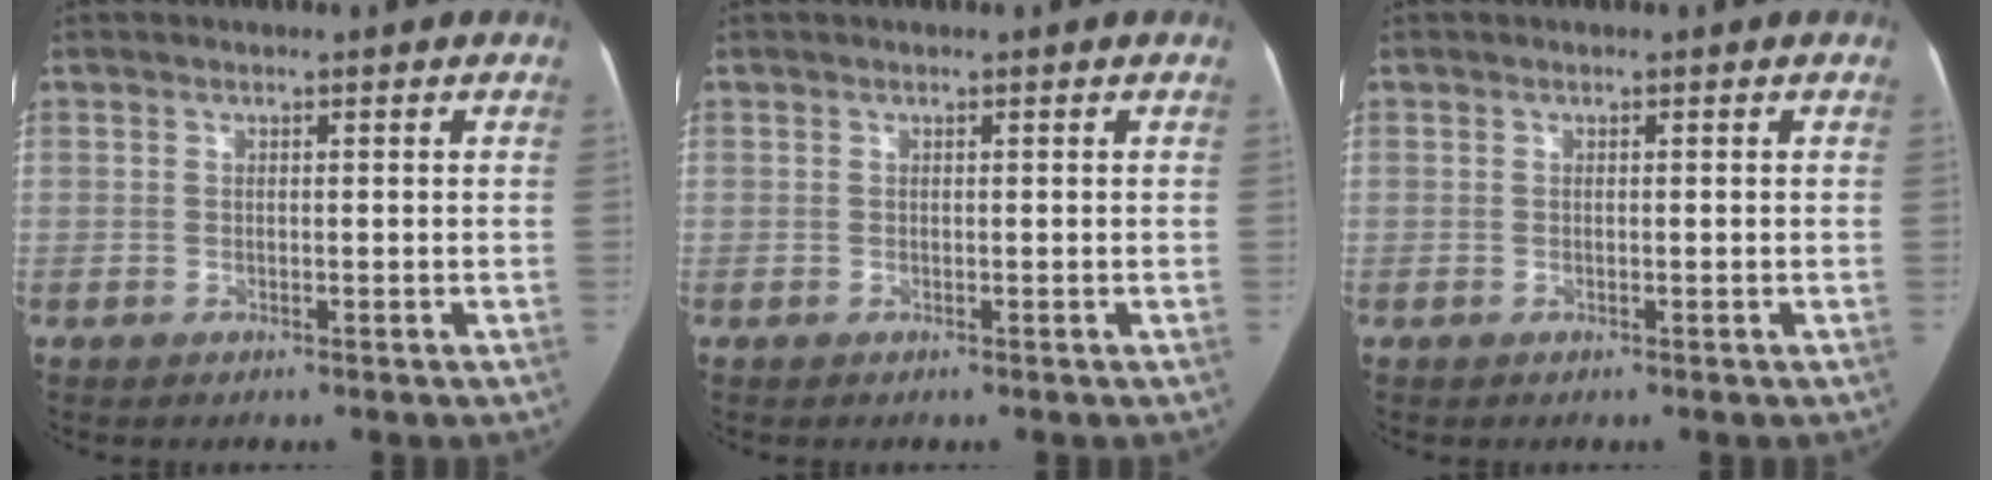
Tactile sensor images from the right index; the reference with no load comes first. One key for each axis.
{"total": 0.0}
{"total": 0.0}